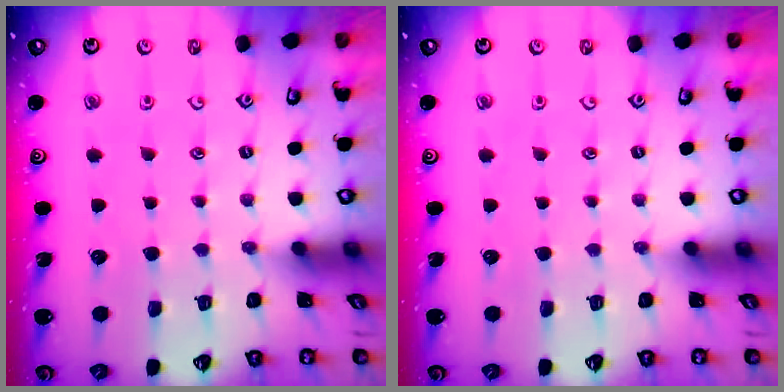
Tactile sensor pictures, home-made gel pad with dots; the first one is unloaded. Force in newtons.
{"total": 0.0}